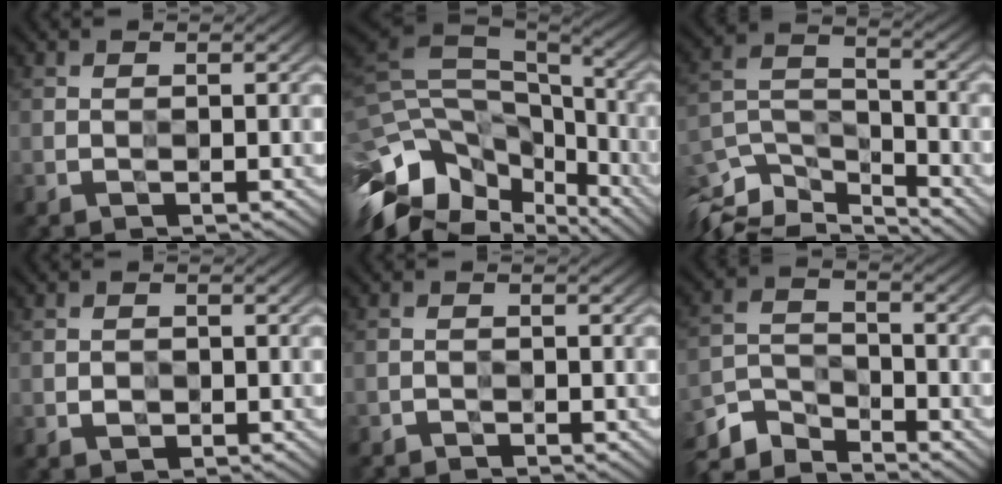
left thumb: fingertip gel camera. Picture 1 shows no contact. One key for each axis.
{"total": 14.5, "fx": -7.4, "fy": 8.0, "fz": 9.5, "tx": -0.244, "ty": -0.022, "tz": -0.118}
{"total": 11.5, "fx": -9.6, "fy": 3.6, "fz": 5.3, "tx": -0.129, "ty": -0.011, "tz": -0.173}
{"total": 0.9, "fx": -0.3, "fy": 0.8, "fz": 0.4, "tx": -0.007, "ty": -0.002, "tz": -0.007}
{"total": 1.3, "fx": -1.3, "fy": 0.2, "fz": 0.0, "tx": 0.000, "ty": -0.004, "tz": -0.028}
{"total": 6.5, "fx": -5.8, "fy": 2.1, "fz": 2.1, "tx": -0.048, "ty": -0.008, "tz": -0.129}